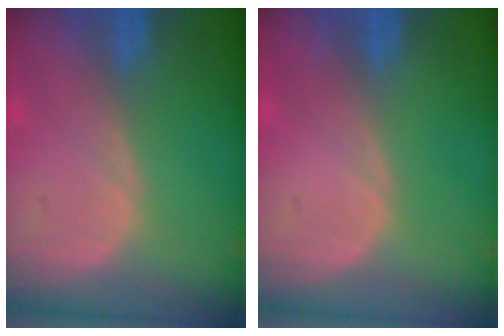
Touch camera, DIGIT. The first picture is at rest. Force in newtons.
{"total": 0.0}